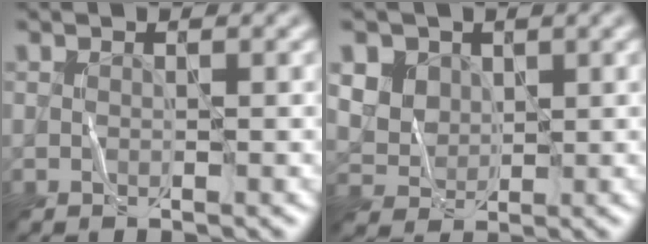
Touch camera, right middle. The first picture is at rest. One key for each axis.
{"total": 6.9, "fx": 3.6, "fy": 5.3, "fz": 2.5, "tx": -0.080, "ty": 0.021, "tz": 0.060}